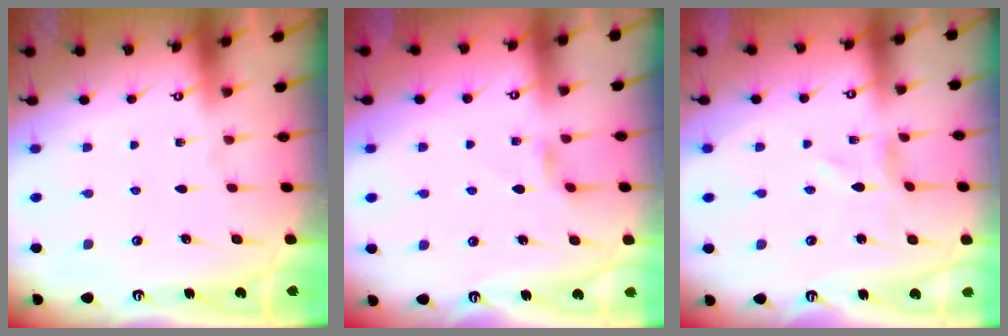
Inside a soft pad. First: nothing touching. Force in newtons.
{"total": 3.0, "press": 3.0, "slide": 0.3}
{"total": 1.2, "press": 1.2, "slide": 0.2}